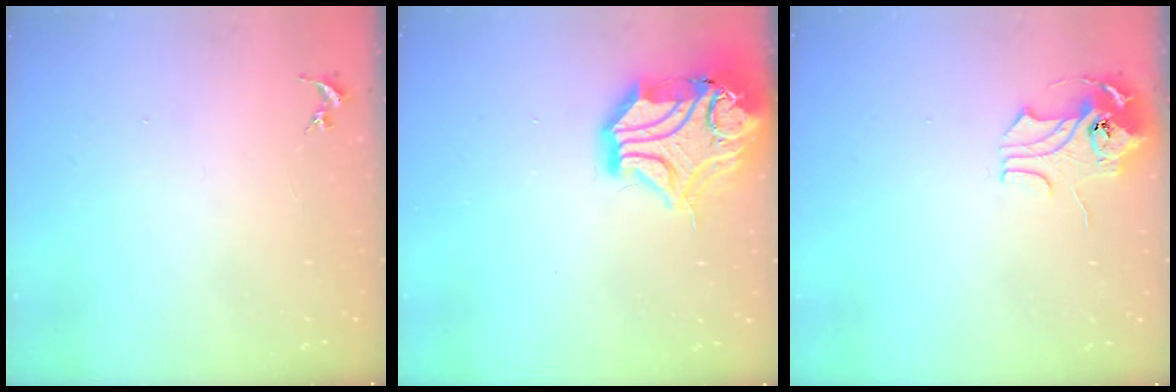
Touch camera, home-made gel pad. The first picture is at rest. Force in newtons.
{"total": 21.7, "press": 21.5, "slide": 2.9}
{"total": 10.2, "press": 10.2, "slide": 1.1}